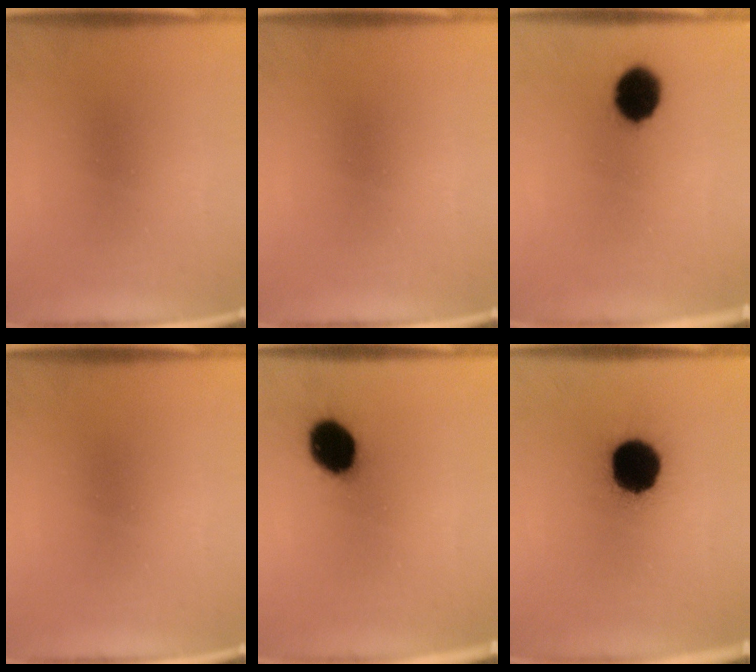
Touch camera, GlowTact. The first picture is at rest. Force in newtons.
{"total": 0.0}
{"total": 8.6}
{"total": 0.0}
{"total": 15.4}
{"total": 16.2}